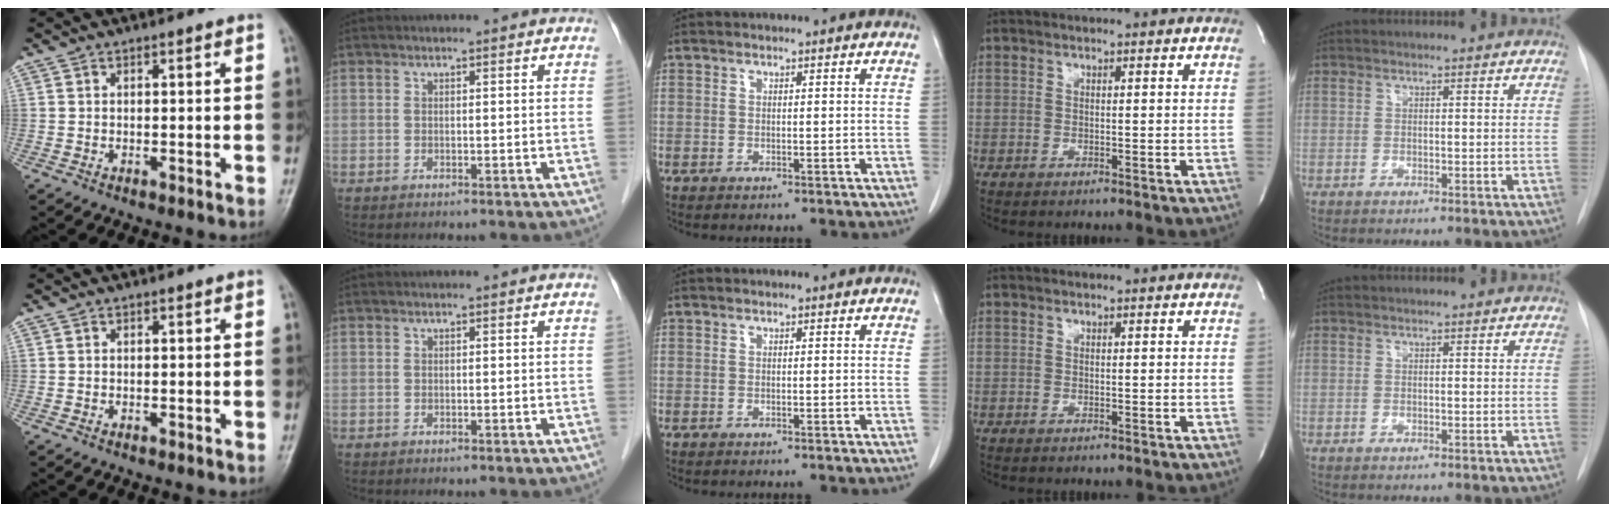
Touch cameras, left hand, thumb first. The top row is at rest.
{}